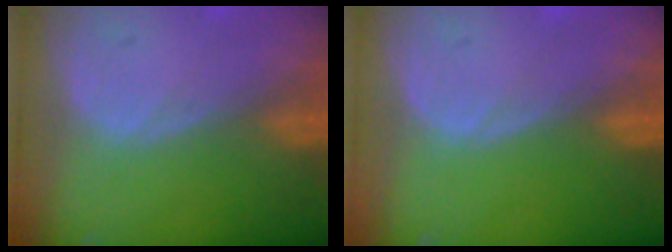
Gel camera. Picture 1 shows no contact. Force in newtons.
{"total": 0.0}